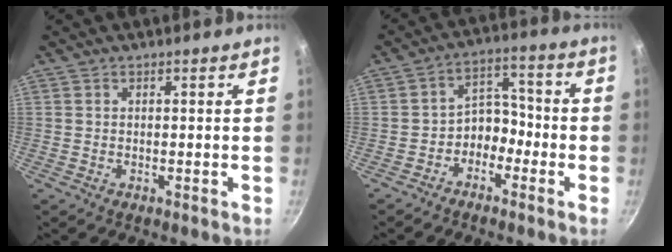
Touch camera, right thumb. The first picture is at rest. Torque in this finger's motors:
{"motor_torque": [0.17, 0.02, -0.15, -0.06, 0.00]}